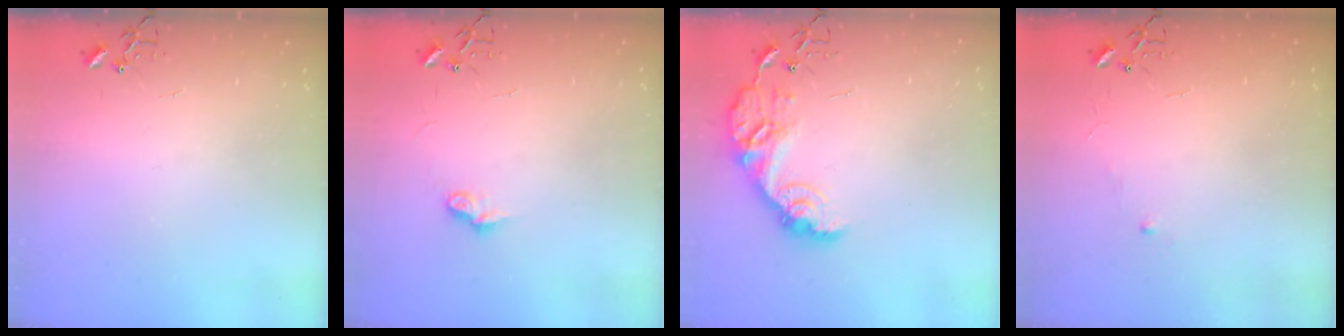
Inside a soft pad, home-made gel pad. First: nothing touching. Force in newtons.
{"total": 6.9, "press": 6.9, "slide": 0.2}
{"total": 14.5, "press": 14.5, "slide": 1.0}
{"total": 4.4, "press": 4.4, "slide": 0.6}